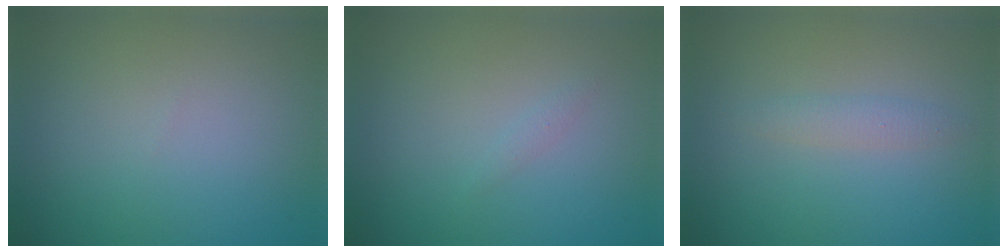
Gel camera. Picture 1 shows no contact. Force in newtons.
{"total": 0.5, "press": 0.5, "slide": 0.0}
{"total": 1.3, "press": 1.3, "slide": 0.1}